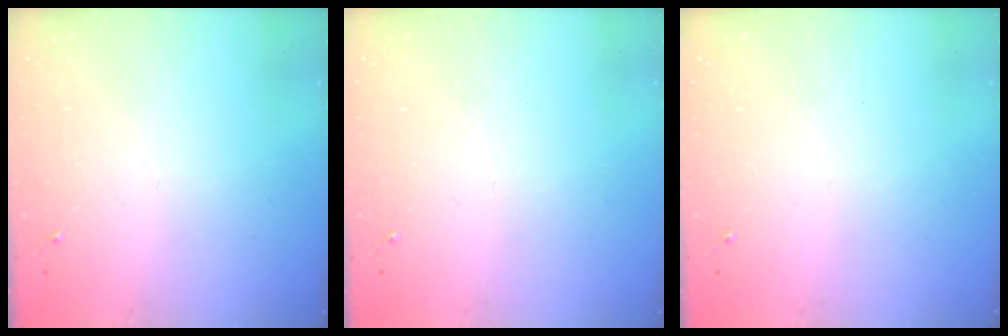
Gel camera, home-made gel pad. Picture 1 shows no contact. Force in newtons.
{"total": 0.0}
{"total": 0.0}